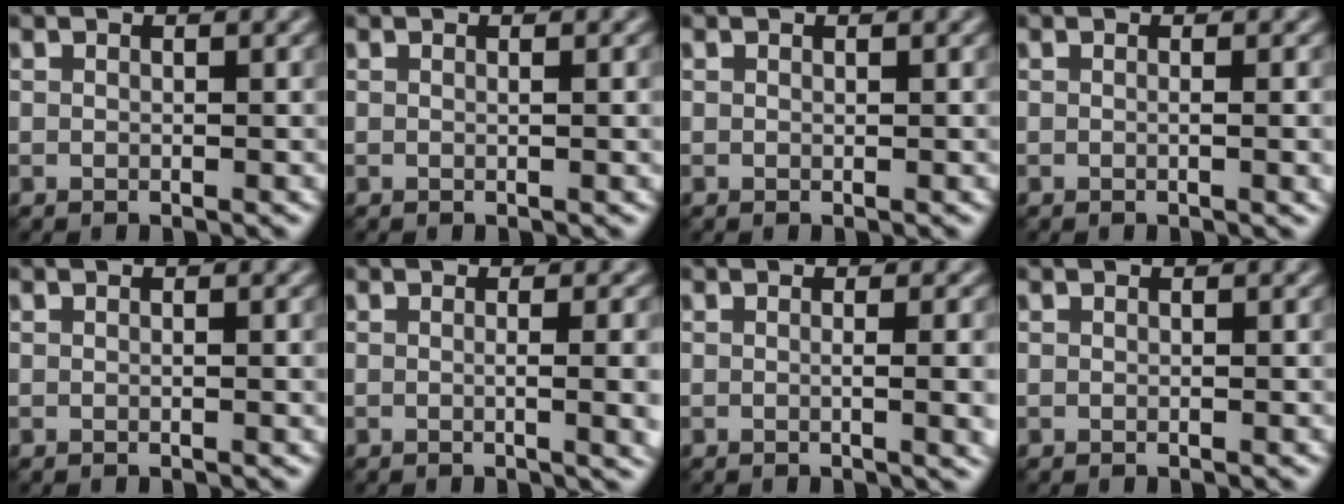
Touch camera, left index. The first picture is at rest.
{"total": 0.9, "force": [0.1, 0.3, 0.8], "torque": [-0.005, 0.003, -0.001]}
{"total": 0.0}
{"total": 1.9, "force": [-0.1, 0.6, 1.8], "torque": [-0.018, -0.001, -0.005]}
{"total": 0.6, "force": [0.0, 0.1, 0.6], "torque": [-0.008, -0.001, -0.001]}
{"total": 4.8, "force": [-0.2, 1.9, 4.4], "torque": [-0.030, 0.004, -0.004]}
{"total": 4.1, "force": [-0.1, 1.6, 3.7], "torque": [-0.026, 0.004, -0.004]}
{"total": 0.0}